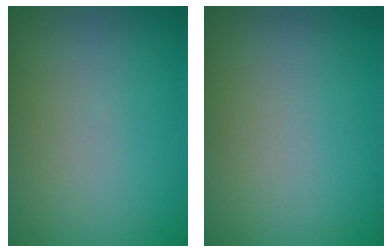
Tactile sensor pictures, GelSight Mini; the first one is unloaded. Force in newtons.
{"total": 0.0}